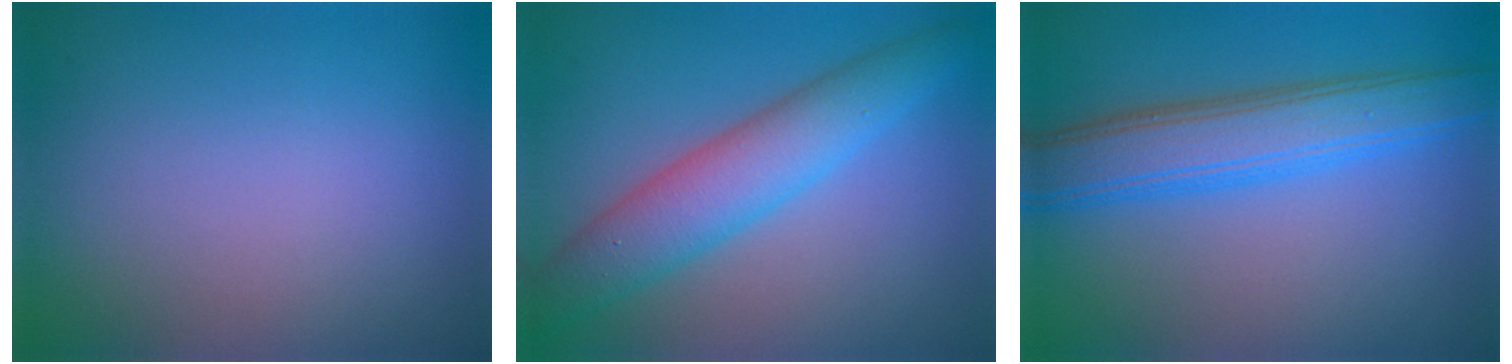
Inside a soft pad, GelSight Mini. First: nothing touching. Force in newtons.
{"total": 6.0, "press": 6.0, "slide": 0.2}
{"total": 6.1, "press": 6.1, "slide": 0.0}